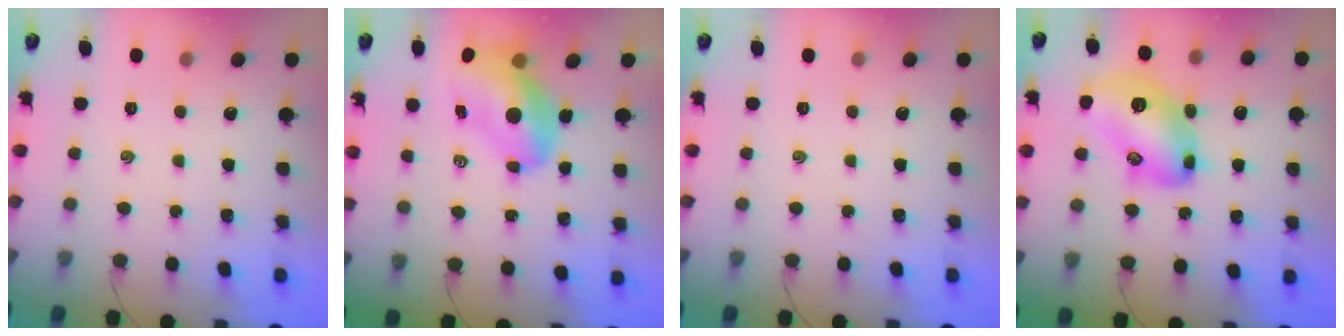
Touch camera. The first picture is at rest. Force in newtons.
{"total": 12.2, "press": 11.7, "slide": 3.6}
{"total": 0.0}
{"total": 16.6, "press": 16.6, "slide": 0.4}